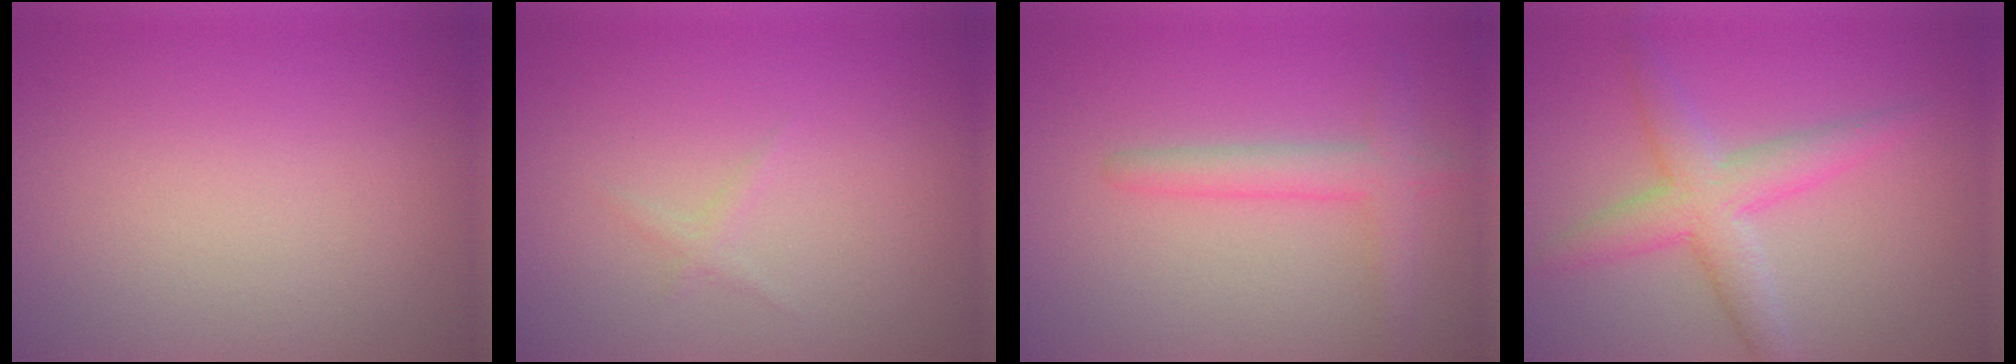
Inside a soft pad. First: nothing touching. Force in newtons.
{"total": 0.7, "press": 0.7, "slide": 0.1}
{"total": 2.8, "press": 2.8, "slide": 0.2}
{"total": 4.3, "press": 4.3, "slide": 0.1}